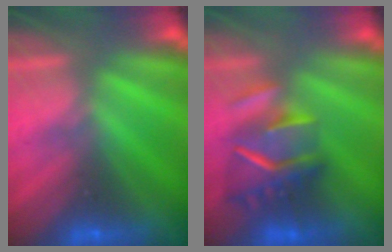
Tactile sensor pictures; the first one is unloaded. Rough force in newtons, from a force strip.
{"total": 5.6}